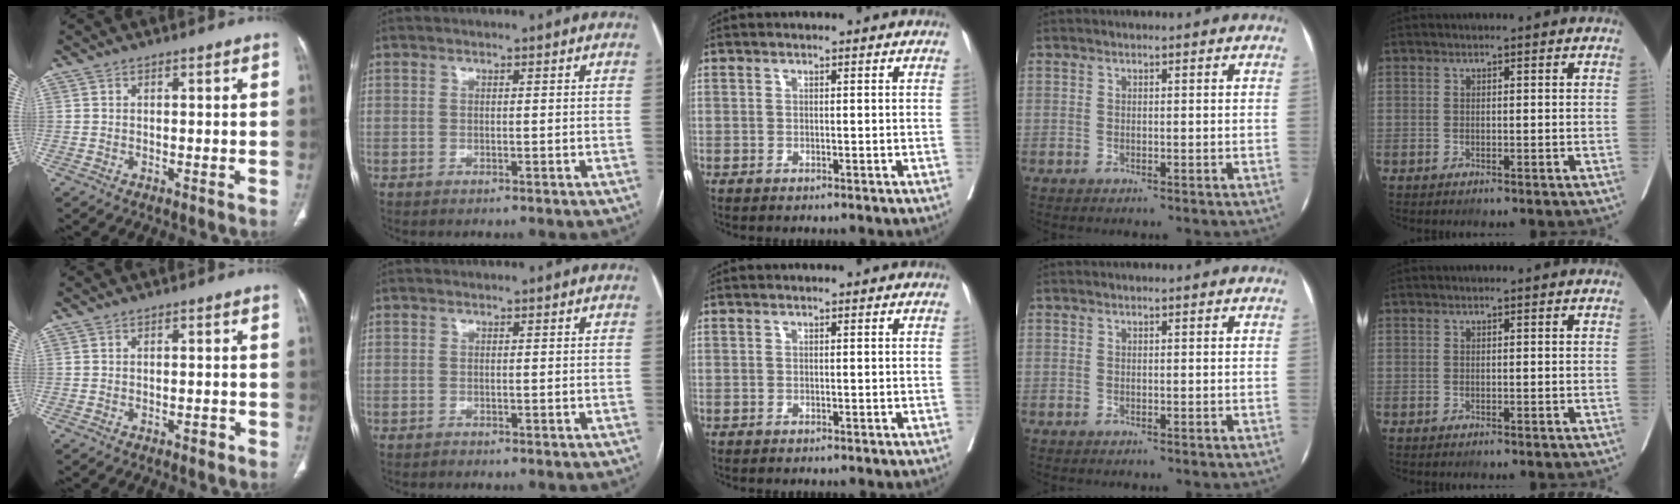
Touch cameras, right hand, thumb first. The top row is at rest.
{"thumb": {"total": 1.1, "force": [-0.8, 0.5, 0.7], "torque": [-0.008, 0.003, -0.012]}}